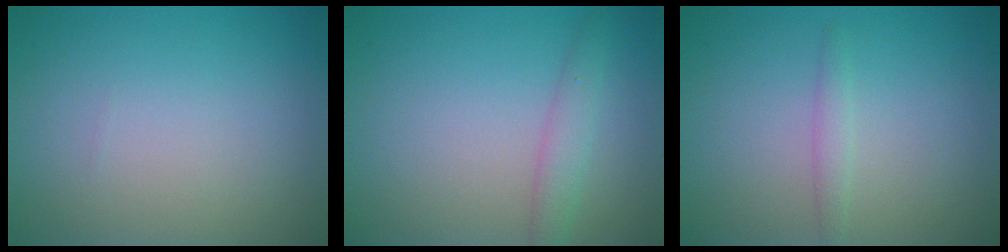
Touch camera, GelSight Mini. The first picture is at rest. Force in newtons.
{"total": 1.9, "press": 1.9, "slide": 0.1}
{"total": 1.1, "press": 1.1, "slide": 0.0}